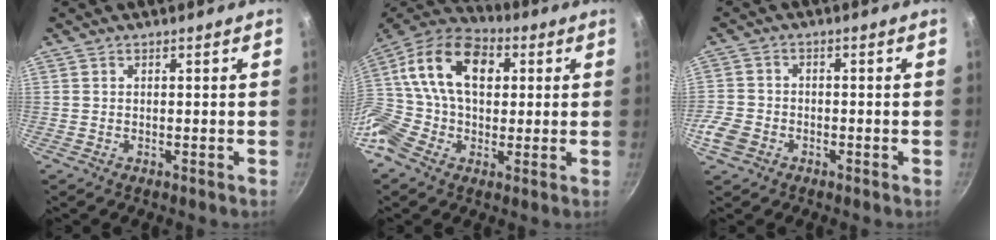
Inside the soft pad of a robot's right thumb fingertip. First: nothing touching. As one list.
[{"total": 18.7, "force": [2.8, 13.0, 13.2], "torque": [-0.246, 0.037, 0.030]}, {"total": 5.9, "force": [-2.8, 4.5, 2.7], "torque": [-0.057, 0.022, -0.059]}]